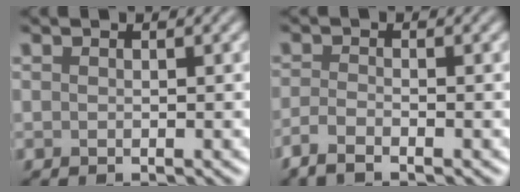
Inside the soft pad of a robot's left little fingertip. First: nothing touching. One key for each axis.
{"total": 2.1, "fx": -1.6, "fy": 0.4, "fz": 1.2, "tx": -0.028, "ty": -0.006, "tz": -0.040}